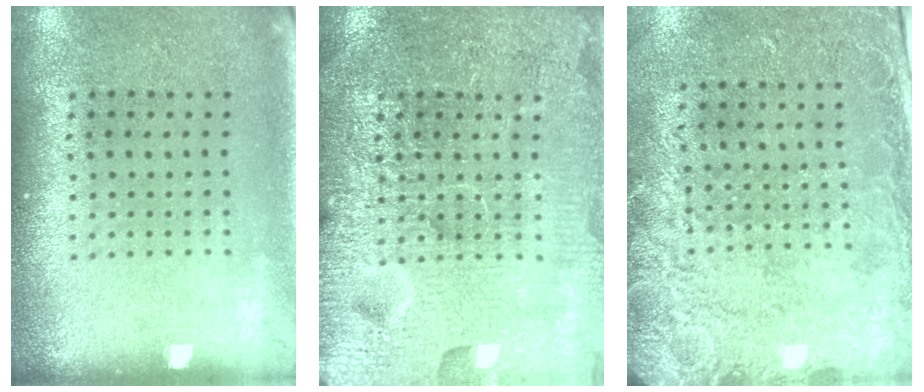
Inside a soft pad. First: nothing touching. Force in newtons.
{"total": 7.2, "press": 7.2, "slide": 1.0}
{"total": 2.6, "press": 2.0, "slide": 1.7}